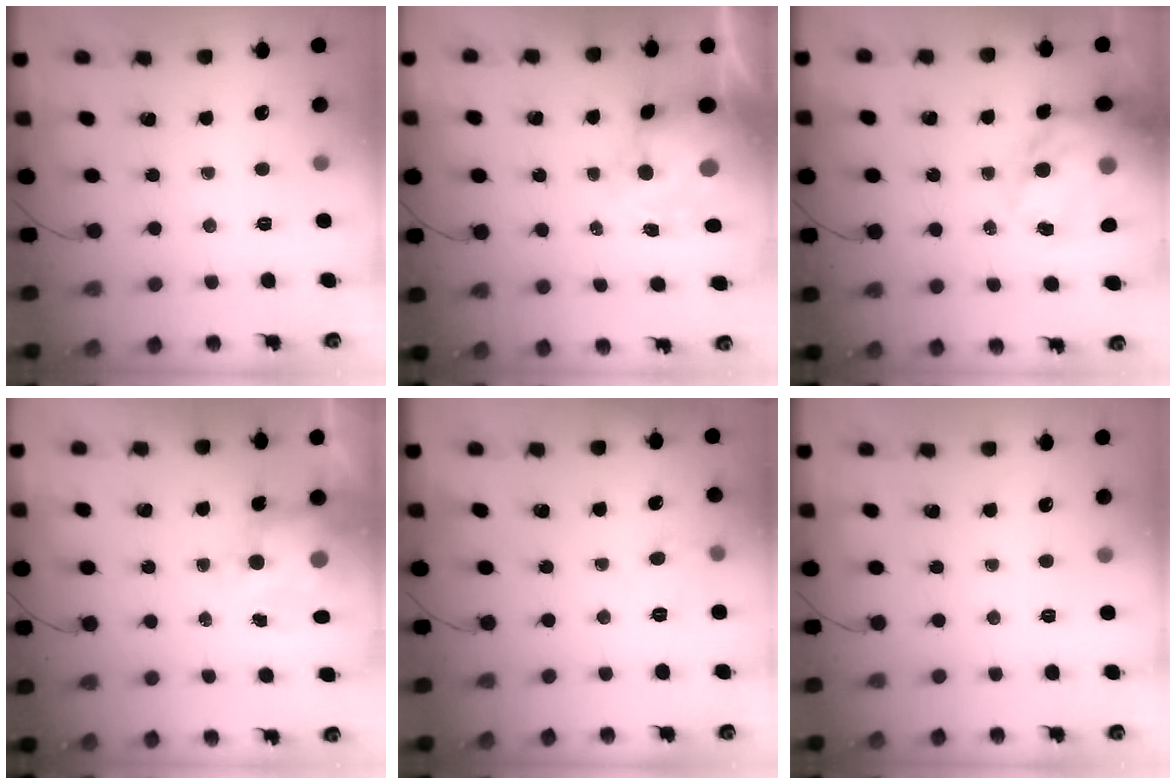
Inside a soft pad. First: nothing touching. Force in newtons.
{"total": 9.3, "press": 9.1, "slide": 2.0}
{"total": 20.6, "press": 20.0, "slide": 5.0}
{"total": 7.7, "press": 7.6, "slide": 0.8}
{"total": 4.7, "press": 4.4, "slide": 1.6}
{"total": 0.0}